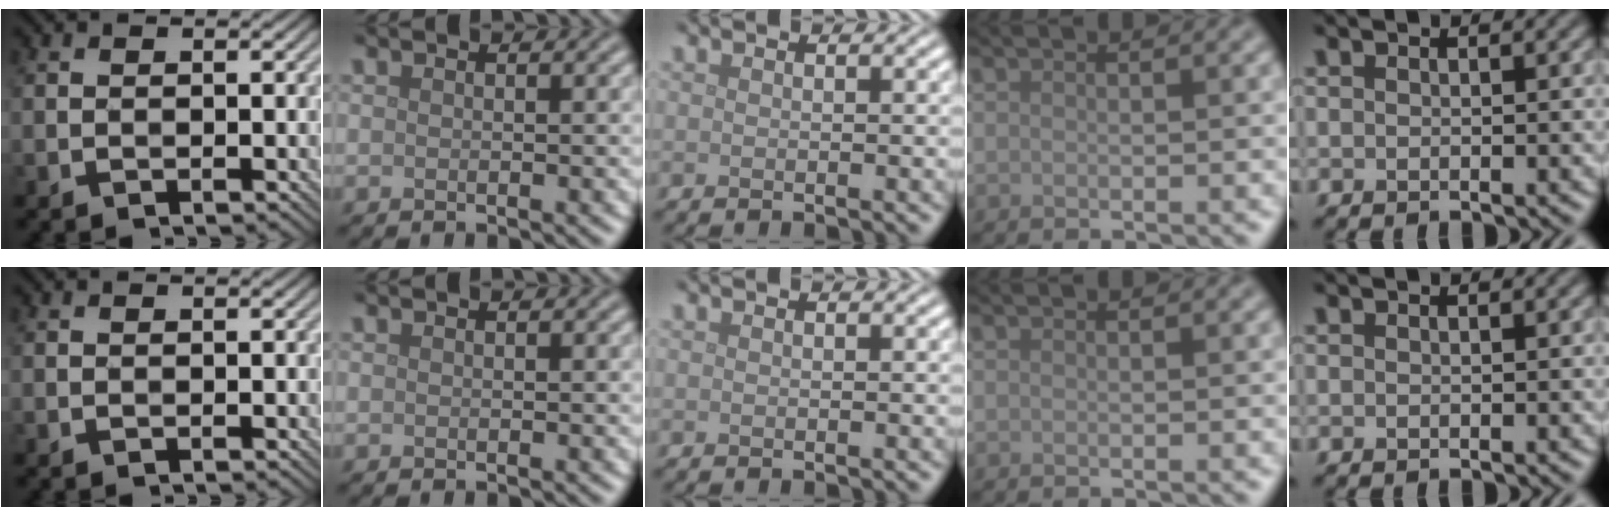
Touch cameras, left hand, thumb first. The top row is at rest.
{}